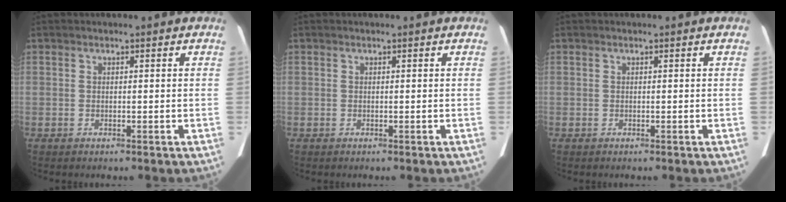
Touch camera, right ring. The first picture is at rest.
{"total": 0.0}
{"total": 0.0}